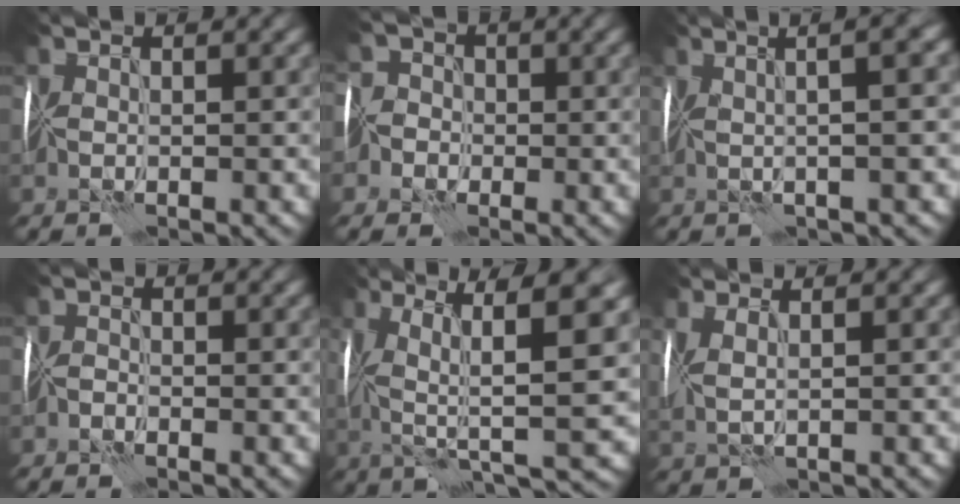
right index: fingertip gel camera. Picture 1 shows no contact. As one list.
[{"total": 4.8, "force": [-1.9, 4.1, 1.3], "torque": [-0.004, 0.011, -0.071]}, {"total": 8.3, "force": [2.6, 3.0, 7.3], "torque": [-0.059, 0.048, 0.009]}, {"total": 0.8, "force": [-0.8, 0.0, 0.0], "torque": [-0.001, 0.003, -0.020]}, {"total": 9.5, "force": [1.3, 2.1, 9.2], "torque": [-0.169, 0.006, 0.023]}, {"total": 2.4, "force": [1.1, 0.7, 2.0], "torque": [-0.039, 0.013, 0.024]}]